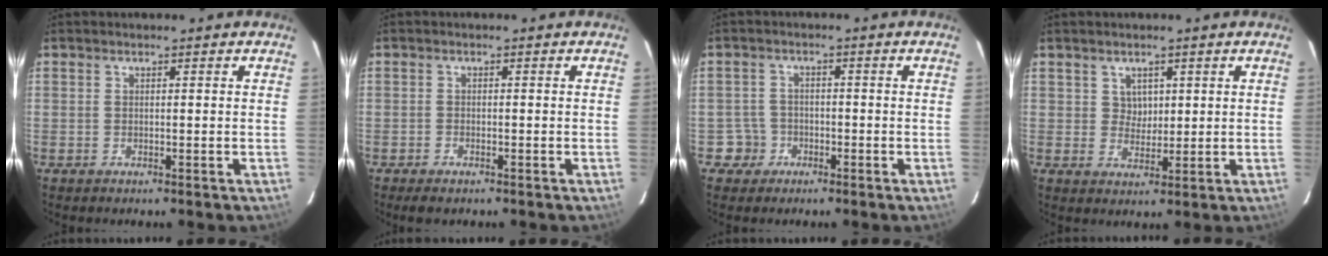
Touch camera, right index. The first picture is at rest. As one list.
[{"total": 2.1, "force": [-1.8, 0.7, 0.9], "torque": [-0.026, -0.007, -0.032]}, {"total": 3.6, "force": [-1.7, 3.1, -0.8], "torque": [0.013, 0.018, -0.030]}, {"total": 2.9, "force": [1.4, 2.4, 0.4], "torque": [0.000, 0.004, 0.028]}]